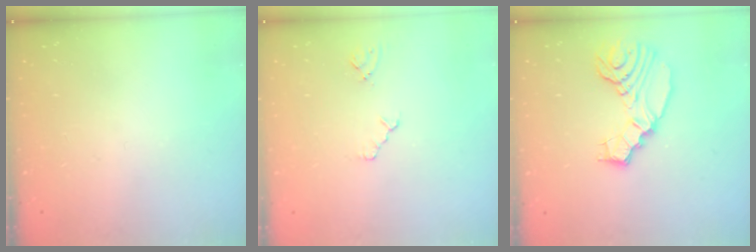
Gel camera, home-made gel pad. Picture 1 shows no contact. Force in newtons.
{"total": 2.2, "press": 2.2, "slide": 0.4}
{"total": 10.8, "press": 10.7, "slide": 1.0}